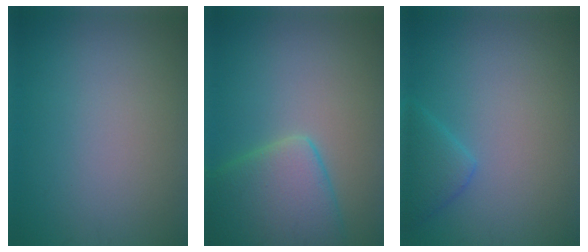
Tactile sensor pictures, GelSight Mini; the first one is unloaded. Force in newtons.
{"total": 6.7, "press": 6.6, "slide": 0.4}
{"total": 2.9, "press": 2.9, "slide": 0.3}